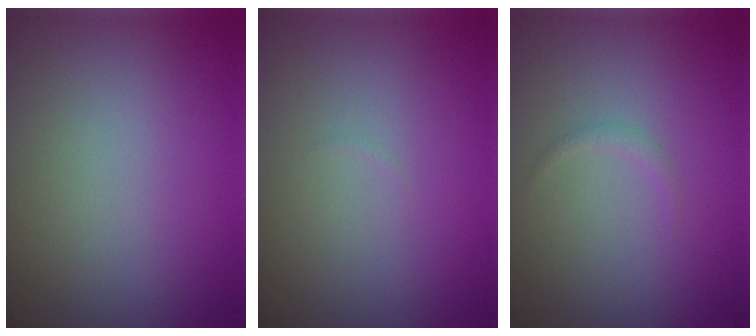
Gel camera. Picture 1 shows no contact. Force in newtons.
{"total": 0.0}
{"total": 0.7, "press": 0.7, "slide": 0.0}